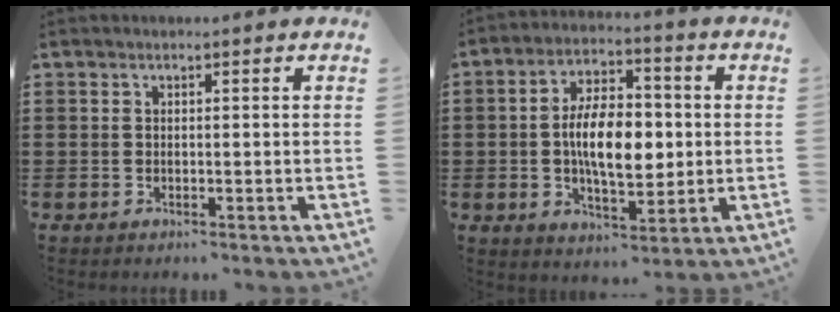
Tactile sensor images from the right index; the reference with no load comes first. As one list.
[{"total": 9.8, "force": [-0.2, 5.1, 8.4], "torque": [-0.146, 0.000, -0.010]}]